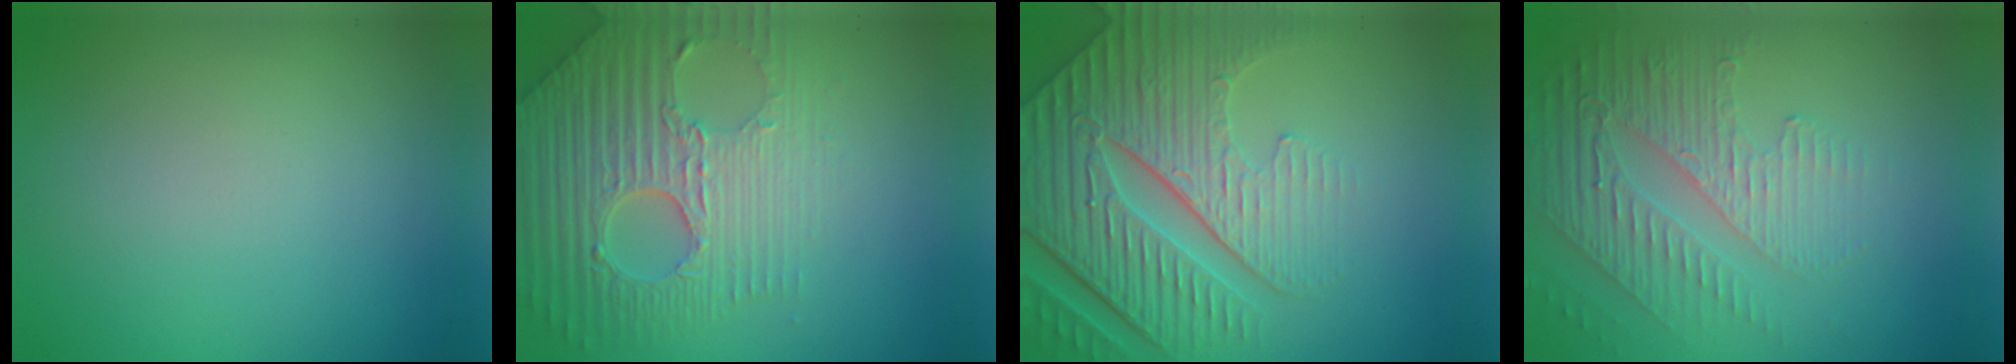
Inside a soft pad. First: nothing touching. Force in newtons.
{"total": 7.4, "press": 5.4, "slide": 5.1}
{"total": 7.6, "press": 6.0, "slide": 4.7}
{"total": 5.0, "press": 3.1, "slide": 3.9}